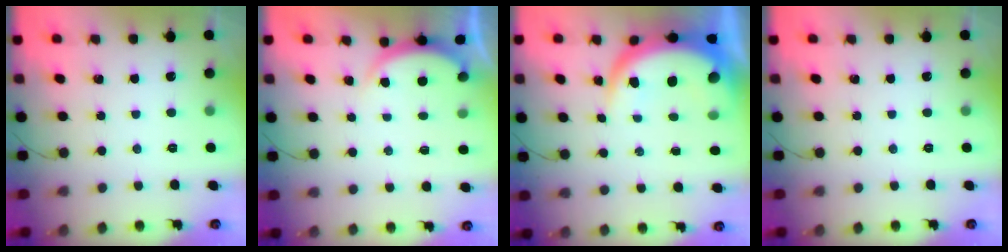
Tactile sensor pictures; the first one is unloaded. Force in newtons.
{"total": 2.5, "press": 2.5, "slide": 0.5}
{"total": 9.1, "press": 9.1, "slide": 0.7}
{"total": 0.0}